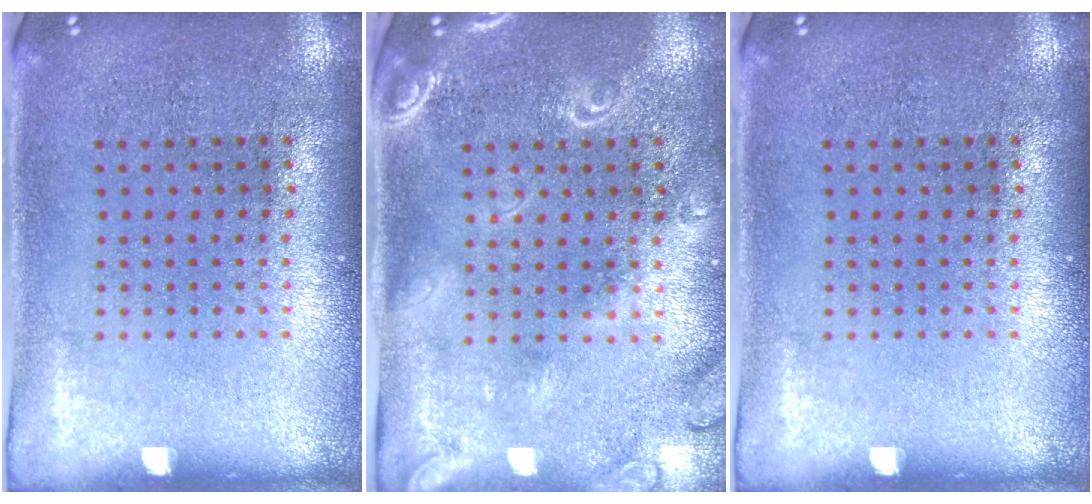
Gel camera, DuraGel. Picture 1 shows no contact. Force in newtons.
{"total": 2.1, "press": 1.9, "slide": 1.0}
{"total": 0.0}